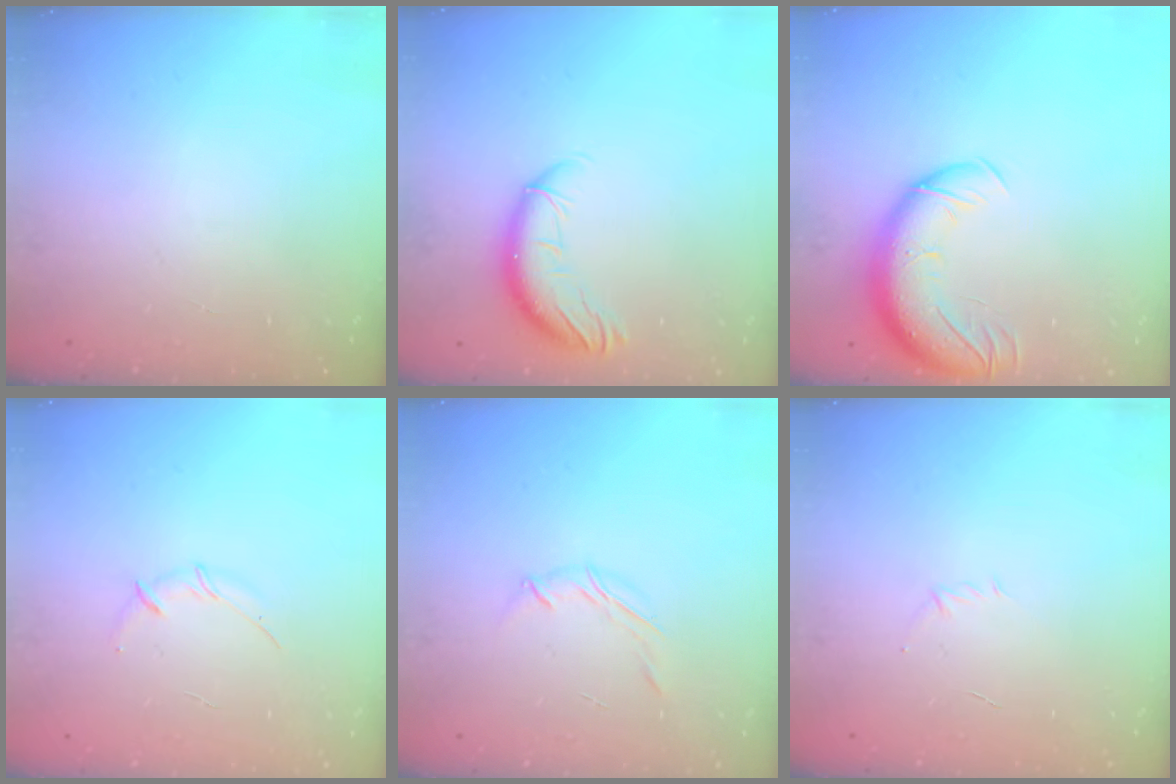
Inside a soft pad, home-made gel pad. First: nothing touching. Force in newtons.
{"total": 10.5, "press": 10.4, "slide": 1.7}
{"total": 13.4, "press": 13.0, "slide": 3.3}
{"total": 3.0, "press": 2.9, "slide": 0.8}
{"total": 4.4, "press": 4.3, "slide": 0.8}
{"total": 2.9, "press": 2.8, "slide": 0.7}